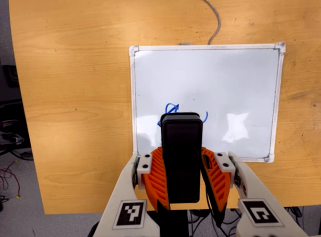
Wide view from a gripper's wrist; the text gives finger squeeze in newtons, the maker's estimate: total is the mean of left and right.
{"total": 6.6, "left": 5.9, "right": 7.3}